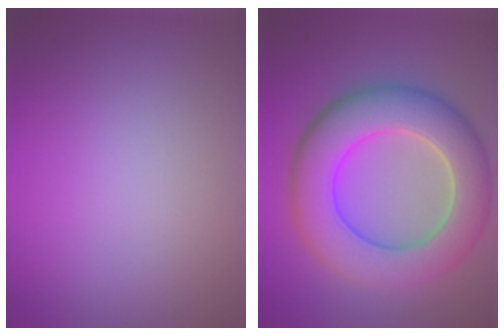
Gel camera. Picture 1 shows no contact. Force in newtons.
{"total": 9.7, "press": 9.7, "slide": 0.7}